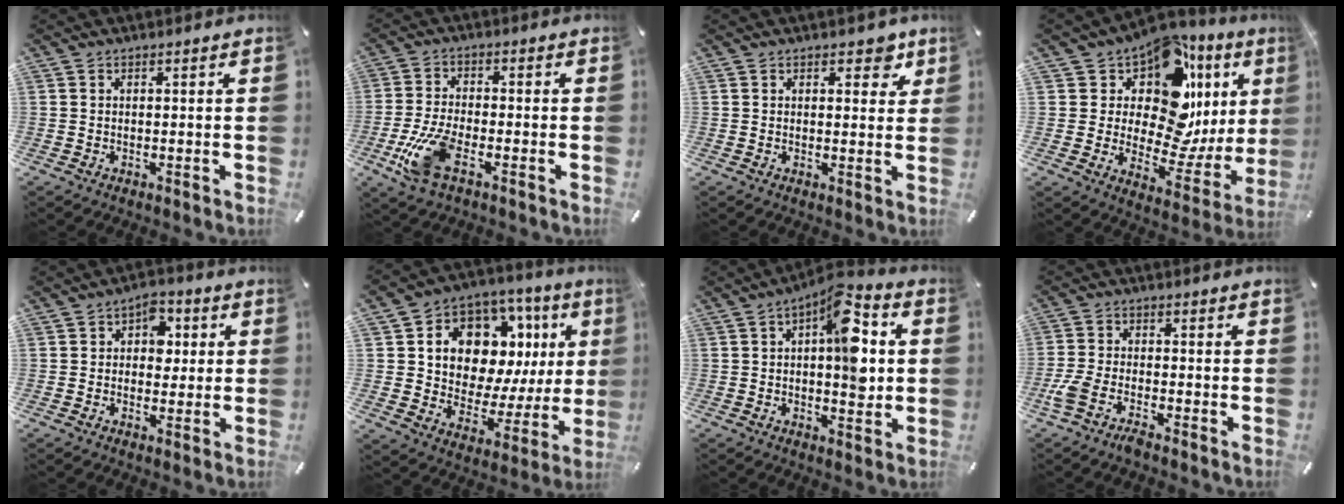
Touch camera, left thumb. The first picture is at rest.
{"total": 10.9, "force": [-4.1, 5.0, 8.9], "torque": [-0.193, -0.001, -0.073]}
{"total": 4.9, "force": [2.7, 3.0, 2.8], "torque": [-0.015, -0.008, 0.038]}
{"total": 16.9, "force": [8.5, 9.9, 10.8], "torque": [-0.139, -0.099, 0.139]}
{"total": 6.3, "force": [0.9, 4.9, 3.9], "torque": [-0.036, -0.001, 0.005]}
{"total": 13.6, "force": [6.7, 9.1, 7.5], "torque": [-0.120, -0.060, 0.121]}
{"total": 13.4, "force": [2.2, 6.3, 11.7], "torque": [-0.142, -0.012, 0.035]}
{"total": 5.8, "force": [-3.9, 2.1, 3.7], "torque": [-0.096, 0.001, -0.078]}